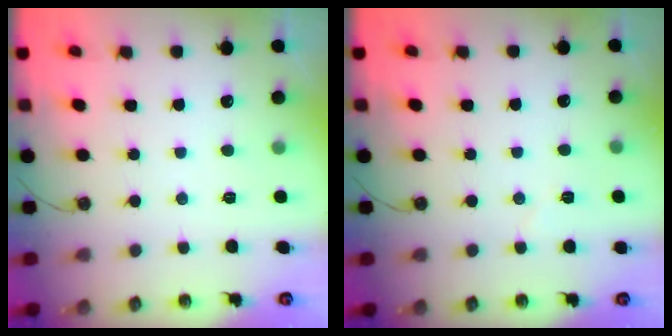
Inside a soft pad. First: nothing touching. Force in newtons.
{"total": 2.9, "press": 2.4, "slide": 1.7}